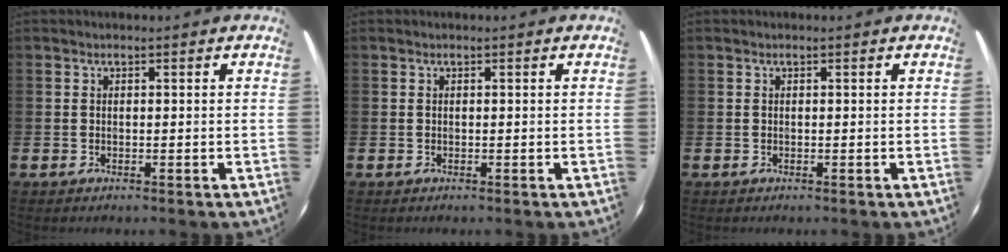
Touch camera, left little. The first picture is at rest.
{"total": 0.0}
{"total": 0.0}